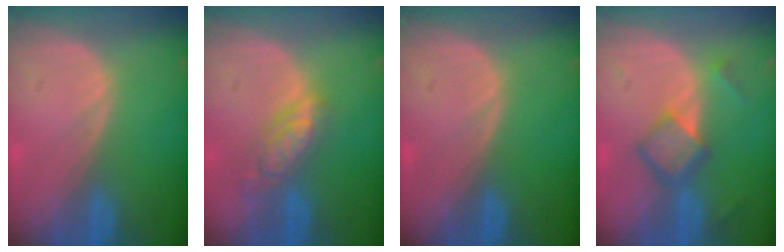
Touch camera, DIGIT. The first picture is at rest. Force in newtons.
{"total": 5.5, "press": 5.0, "slide": 2.4}
{"total": 0.0}
{"total": 5.9, "press": 5.0, "slide": 3.1}